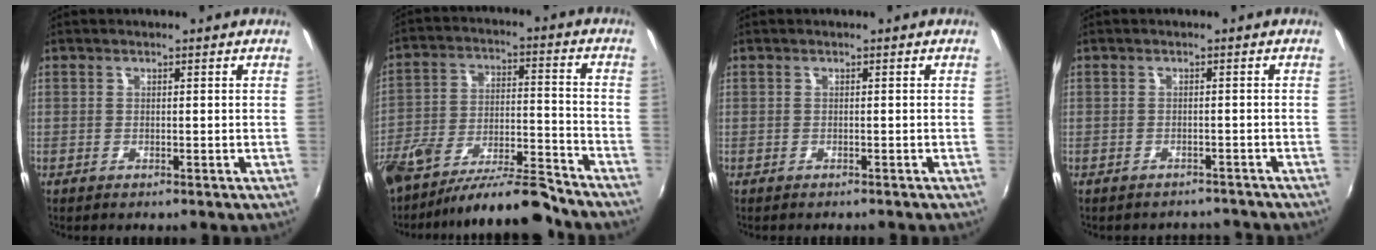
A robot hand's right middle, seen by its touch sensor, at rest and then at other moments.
{"total": 15.8, "force": [-12.9, 3.6, 8.4], "torque": [-0.172, -0.024, -0.209]}
{"total": 0.7, "force": [-0.6, 0.1, 0.2], "torque": [-0.004, -0.001, -0.009]}
{"total": 4.8, "force": [-4.4, 1.9, 0.7], "torque": [-0.014, -0.001, -0.053]}